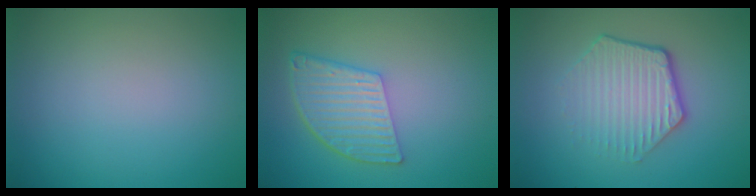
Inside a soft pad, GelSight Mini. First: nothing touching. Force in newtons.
{"total": 5.4, "press": 3.9, "slide": 3.7}
{"total": 4.5, "press": 3.2, "slide": 3.1}